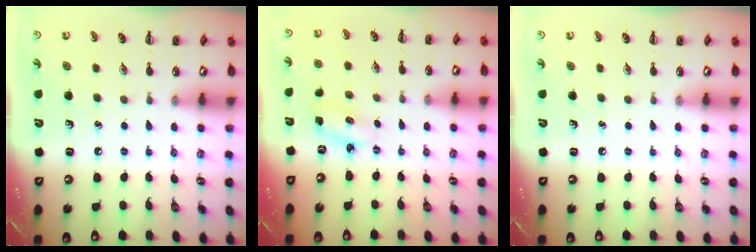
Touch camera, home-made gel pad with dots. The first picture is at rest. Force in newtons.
{"total": 2.6, "press": 2.6, "slide": 0.5}
{"total": 0.0}